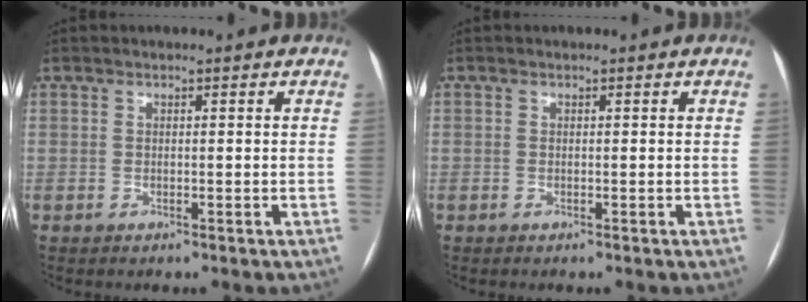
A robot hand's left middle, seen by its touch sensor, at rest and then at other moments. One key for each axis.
{"total": 0.0}